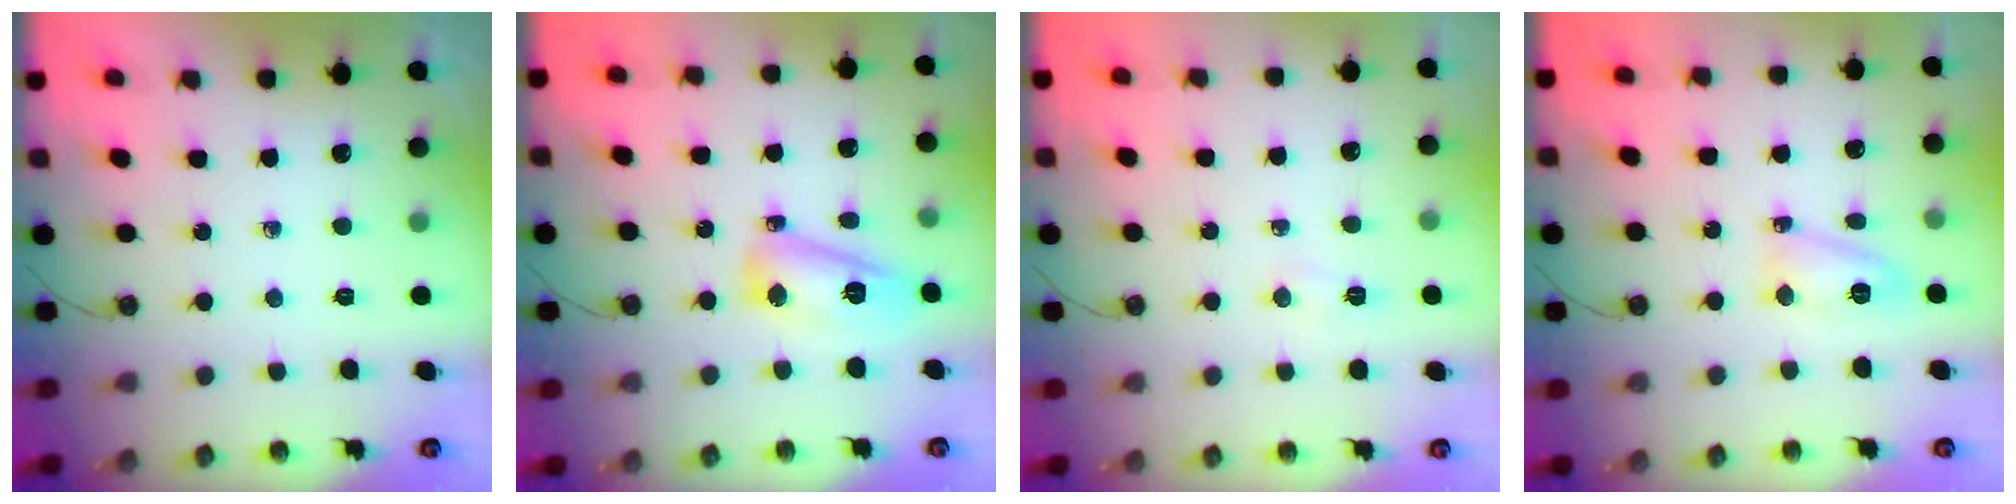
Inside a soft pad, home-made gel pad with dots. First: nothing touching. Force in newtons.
{"total": 12.2, "press": 12.1, "slide": 1.1}
{"total": 4.6, "press": 4.5, "slide": 0.8}
{"total": 8.4, "press": 8.4, "slide": 0.9}